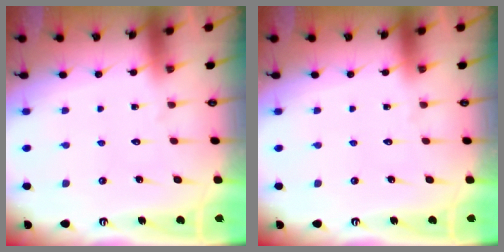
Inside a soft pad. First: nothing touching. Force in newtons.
{"total": 0.0}